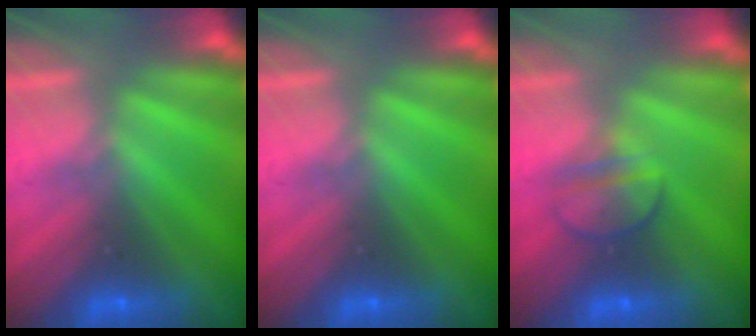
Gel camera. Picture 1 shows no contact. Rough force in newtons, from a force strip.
{"total": 0.0}
{"total": 2.3}